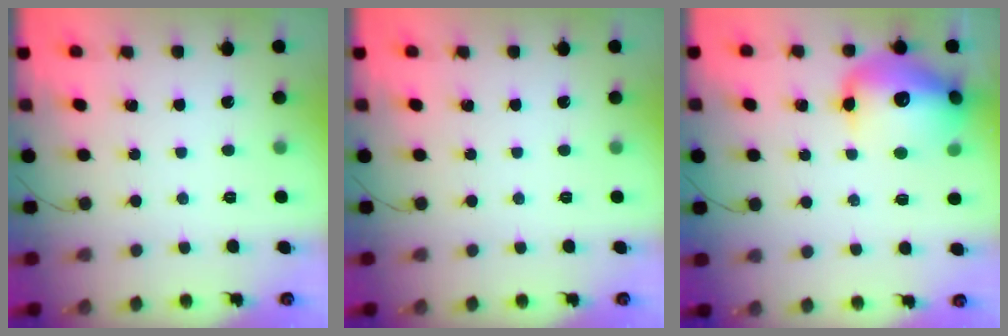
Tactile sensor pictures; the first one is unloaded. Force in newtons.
{"total": 0.0}
{"total": 17.3, "press": 17.0, "slide": 3.0}